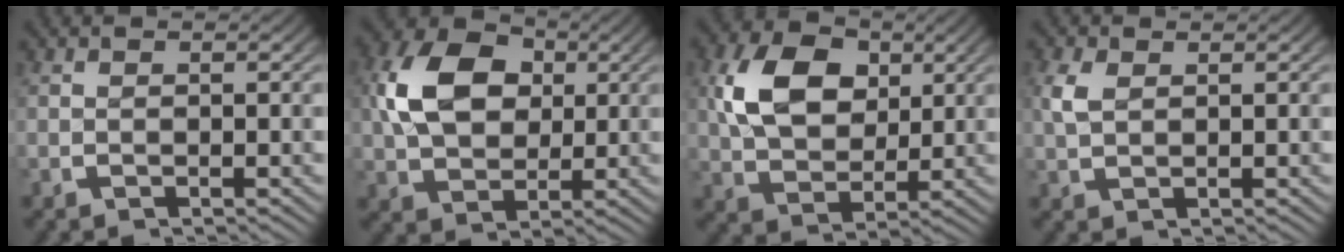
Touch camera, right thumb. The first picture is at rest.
{"total": 11.0, "force": [2.2, 7.8, 7.5], "torque": [-0.166, -0.017, 0.050]}
{"total": 9.8, "force": [2.0, 6.7, 6.9], "torque": [-0.144, -0.020, 0.043]}
{"total": 2.0, "force": [0.9, 1.1, 1.4], "torque": [-0.037, 0.003, 0.023]}